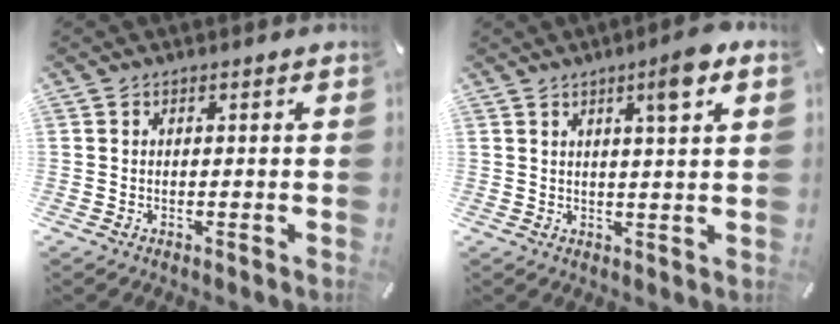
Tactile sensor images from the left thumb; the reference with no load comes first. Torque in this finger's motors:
{"motor_torque": [0.37, 0.33, 0.67, -0.61, 0.23]}